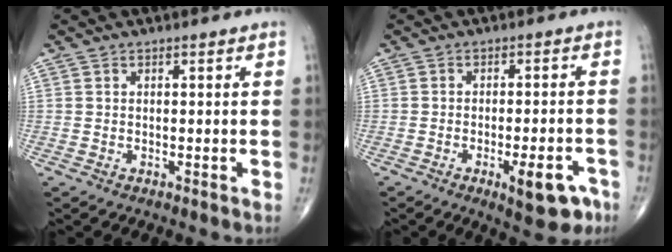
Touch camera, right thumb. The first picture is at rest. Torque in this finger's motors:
{"motor_torque": [0.72, 0.71, 0.04, -0.22, 0.17]}